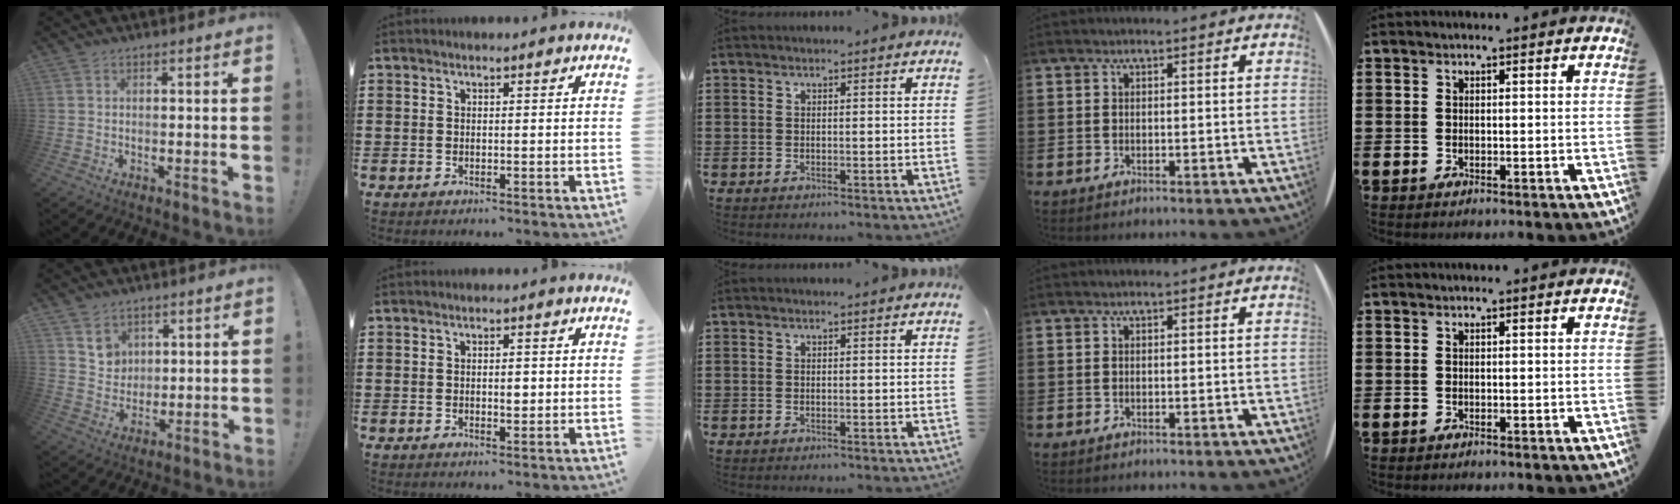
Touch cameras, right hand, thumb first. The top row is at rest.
{"thumb": {"total": 6.7, "force": [4.1, 5.2, 0.9], "torque": [0.005, -0.038, 0.077]}, "index": {"total": 1.8, "force": [0.0, 0.7, 1.7], "torque": [-0.032, 0.001, 0.000]}}